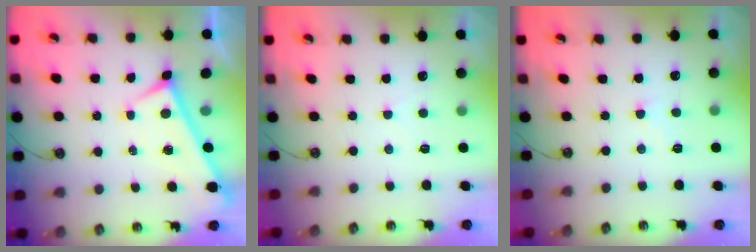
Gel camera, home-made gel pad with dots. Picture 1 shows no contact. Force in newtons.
{"total": 0.7, "press": 0.6, "slide": 0.3}
{"total": 0.9, "press": 0.7, "slide": 0.5}